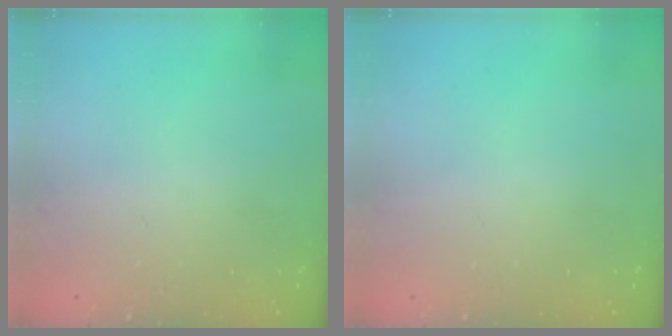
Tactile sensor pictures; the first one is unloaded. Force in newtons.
{"total": 0.0}